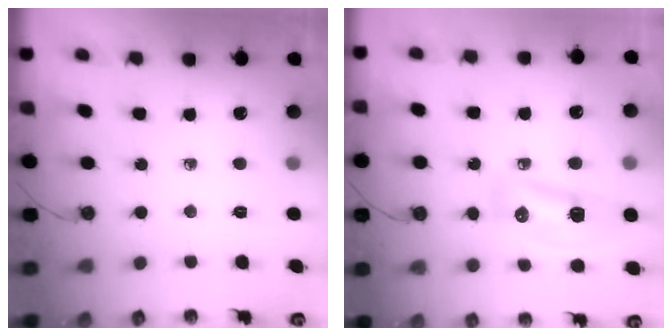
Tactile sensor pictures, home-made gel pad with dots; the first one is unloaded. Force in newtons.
{"total": 11.4, "press": 10.8, "slide": 3.8}